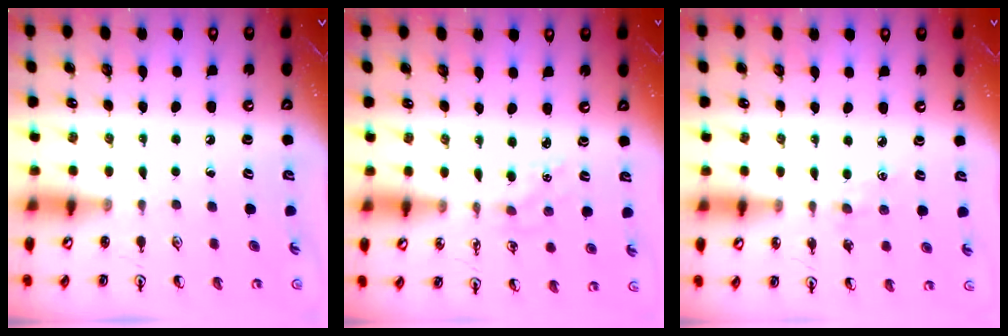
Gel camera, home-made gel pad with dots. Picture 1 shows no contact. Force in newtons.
{"total": 2.8, "press": 2.8, "slide": 0.3}
{"total": 2.0, "press": 2.0, "slide": 0.3}